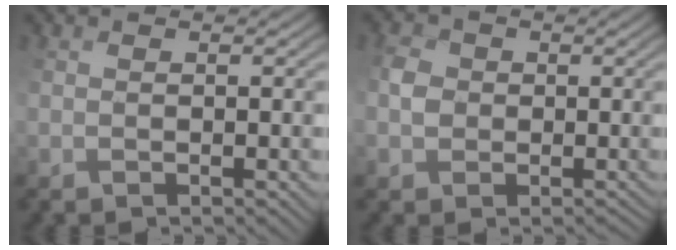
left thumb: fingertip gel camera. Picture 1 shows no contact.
{"total": 3.2, "force": [-0.4, 3.1, 0.6], "torque": [-0.024, 0.006, -0.013]}